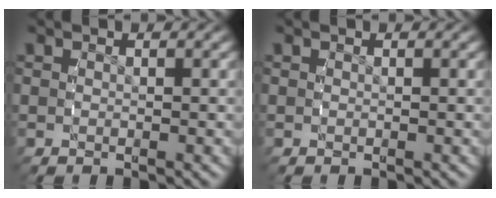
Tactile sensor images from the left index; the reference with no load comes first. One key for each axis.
{"total": 0.0}